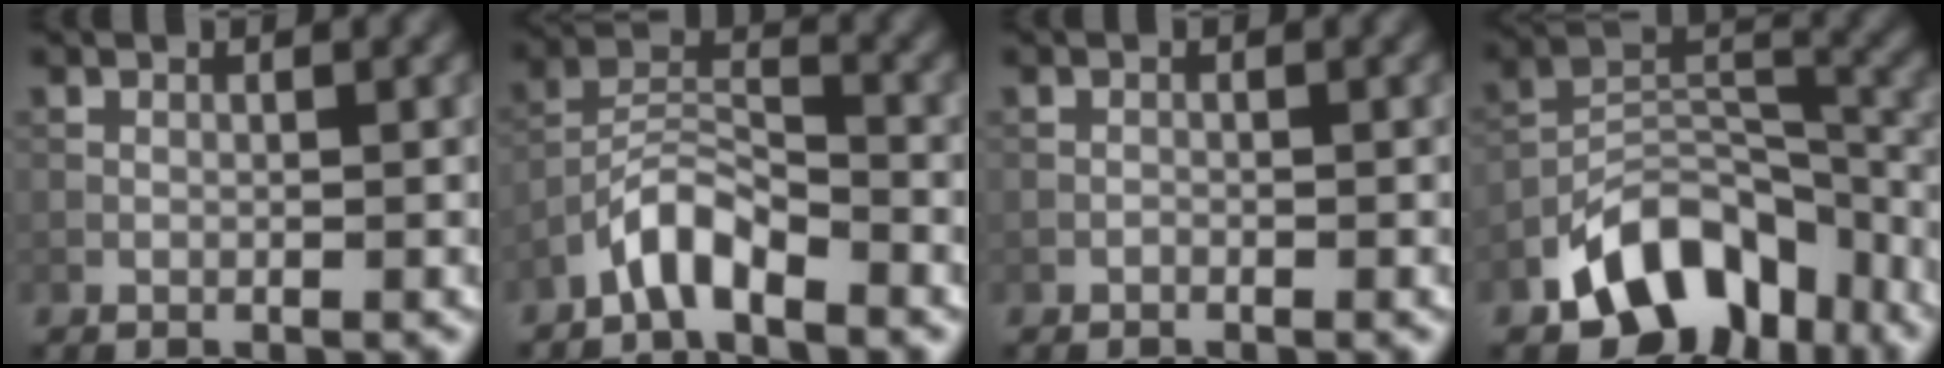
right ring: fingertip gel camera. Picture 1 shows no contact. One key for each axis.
{"total": 4.0, "fx": -3.1, "fy": 1.2, "fz": 2.3, "tx": -0.040, "ty": 0.016, "tz": -0.066}
{"total": 0.0}
{"total": 9.4, "fx": -5.9, "fy": 5.5, "fz": 4.8, "tx": -0.064, "ty": 0.000, "tz": -0.110}